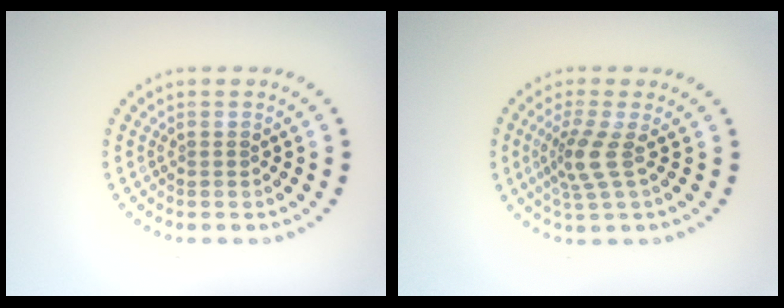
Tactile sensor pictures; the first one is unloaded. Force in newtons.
{"total": 2.8, "press": 2.0, "slide": 1.9}